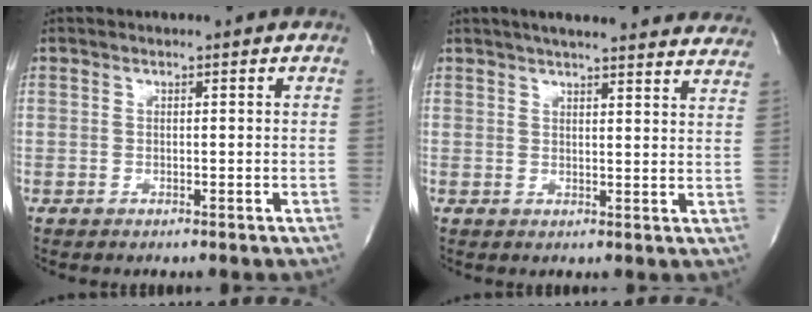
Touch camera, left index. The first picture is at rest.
{"total": 23.6, "force": [21.6, 3.2, 9.0], "torque": [-0.129, -0.017, 0.252]}